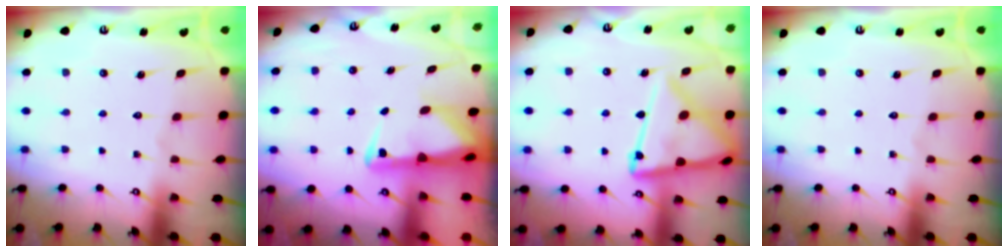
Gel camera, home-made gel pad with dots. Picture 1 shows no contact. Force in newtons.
{"total": 3.2, "press": 3.1, "slide": 0.6}
{"total": 15.2, "press": 15.1, "slide": 1.3}
{"total": 0.0}